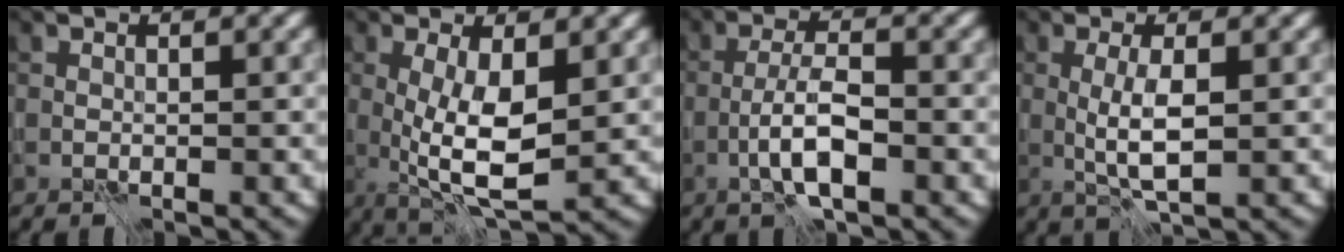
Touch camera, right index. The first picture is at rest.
{"total": 5.8, "force": [-0.1, 1.9, 5.5], "torque": [-0.109, -0.010, 0.002]}
{"total": 4.0, "force": [-1.9, 0.9, 3.4], "torque": [-0.062, 0.005, -0.040]}
{"total": 3.0, "force": [-0.2, 0.5, 2.9], "torque": [-0.062, 0.000, -0.003]}